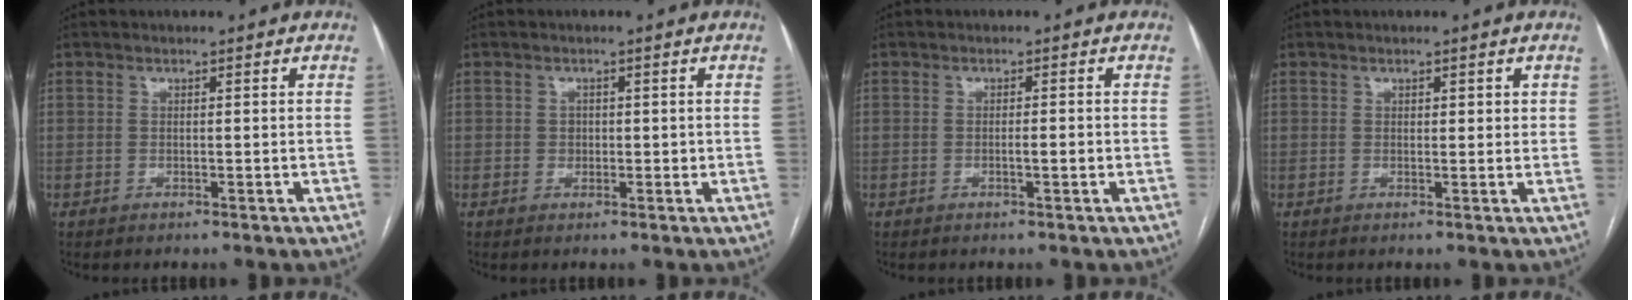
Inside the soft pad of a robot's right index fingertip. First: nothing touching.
{"total": 1.5, "force": [0.1, 1.4, 0.5], "torque": [-0.008, 0.004, 0.005]}
{"total": 1.3, "force": [-0.4, 0.2, 1.3], "torque": [-0.024, 0.002, -0.004]}
{"total": 1.7, "force": [0.8, 0.8, 1.3], "torque": [-0.014, 0.001, 0.009]}